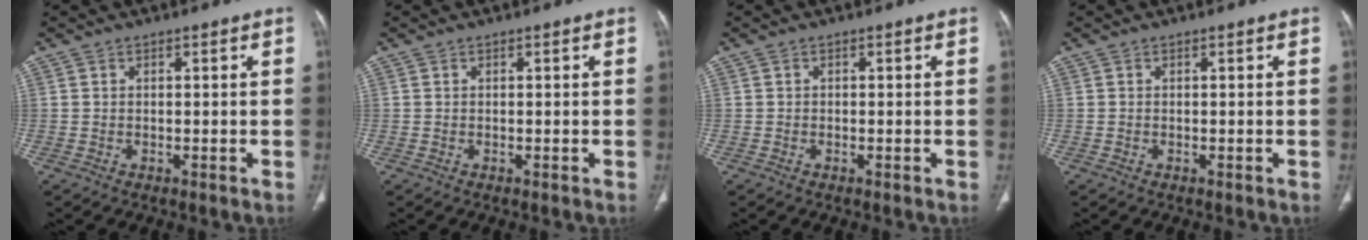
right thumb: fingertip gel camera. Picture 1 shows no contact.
{"total": 0.0}
{"total": 0.0}
{"total": 0.0}